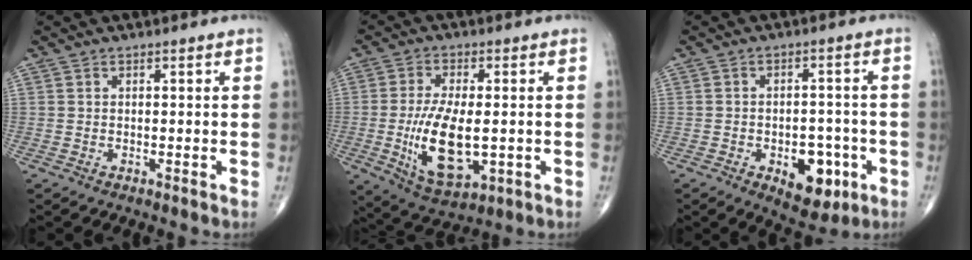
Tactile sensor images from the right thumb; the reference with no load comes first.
{"total": 13.6, "force": [-1.9, 6.3, 11.9], "torque": [-0.214, -0.013, -0.020]}
{"total": 9.7, "force": [-3.7, 5.7, 7.0], "torque": [-0.057, 0.020, -0.041]}